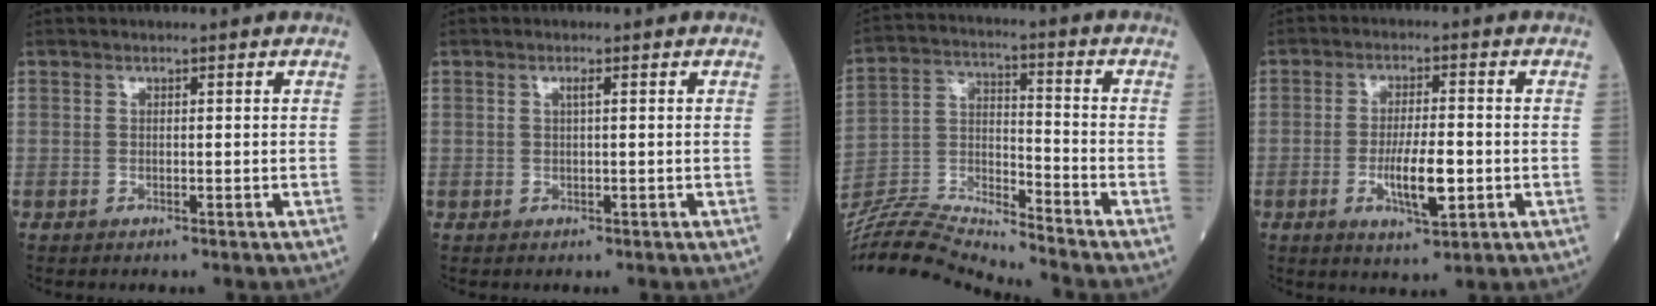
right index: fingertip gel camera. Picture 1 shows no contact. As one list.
[{"total": 0.8, "force": [0.2, 0.0, 0.8], "torque": [-0.016, 0.002, 0.004]}, {"total": 14.0, "force": [-13.8, -1.4, 2.1], "torque": [-0.048, 0.027, -0.262]}, {"total": 7.1, "force": [-1.7, 1.5, 6.7], "torque": [-0.120, -0.008, -0.026]}]